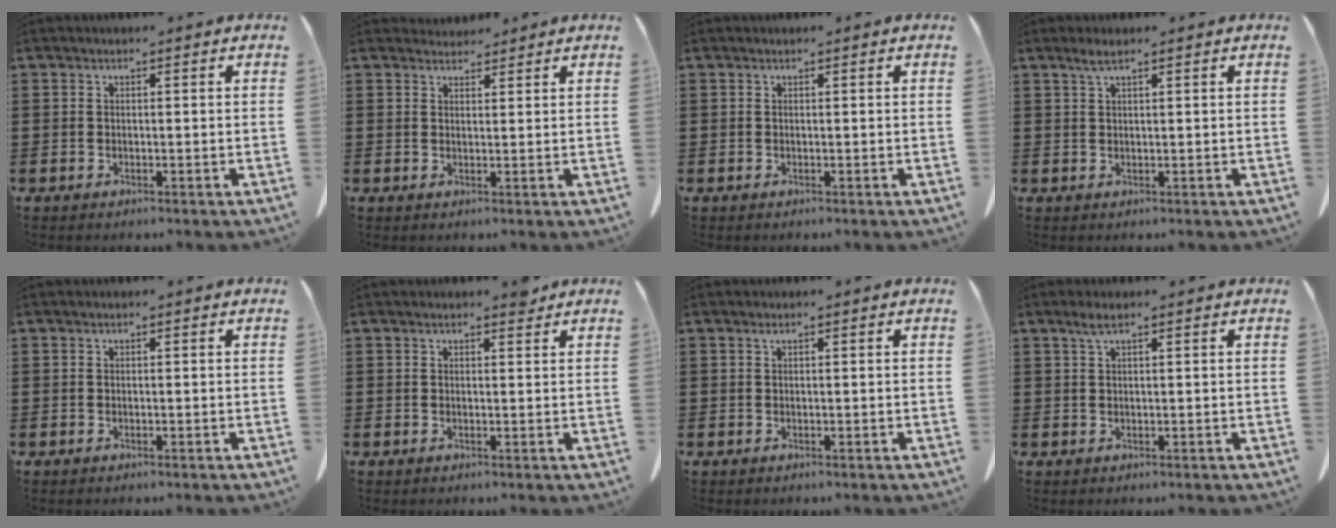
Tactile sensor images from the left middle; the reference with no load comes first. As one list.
[{"total": 2.3, "force": [2.2, 0.7, 0.0], "torque": [0.002, -0.004, 0.040]}, {"total": 0.0}, {"total": 1.9, "force": [1.2, 0.2, 1.4], "torque": [-0.031, -0.001, 0.023]}, {"total": 0.0}, {"total": 1.7, "force": [1.5, 0.4, 0.7], "torque": [-0.009, -0.002, 0.026]}, {"total": 0.5, "force": [0.3, 0.1, 0.4], "torque": [-0.010, -0.001, 0.007]}, {"total": 1.9, "force": [1.1, 0.2, 1.5], "torque": [-0.033, 0.000, 0.020]}]